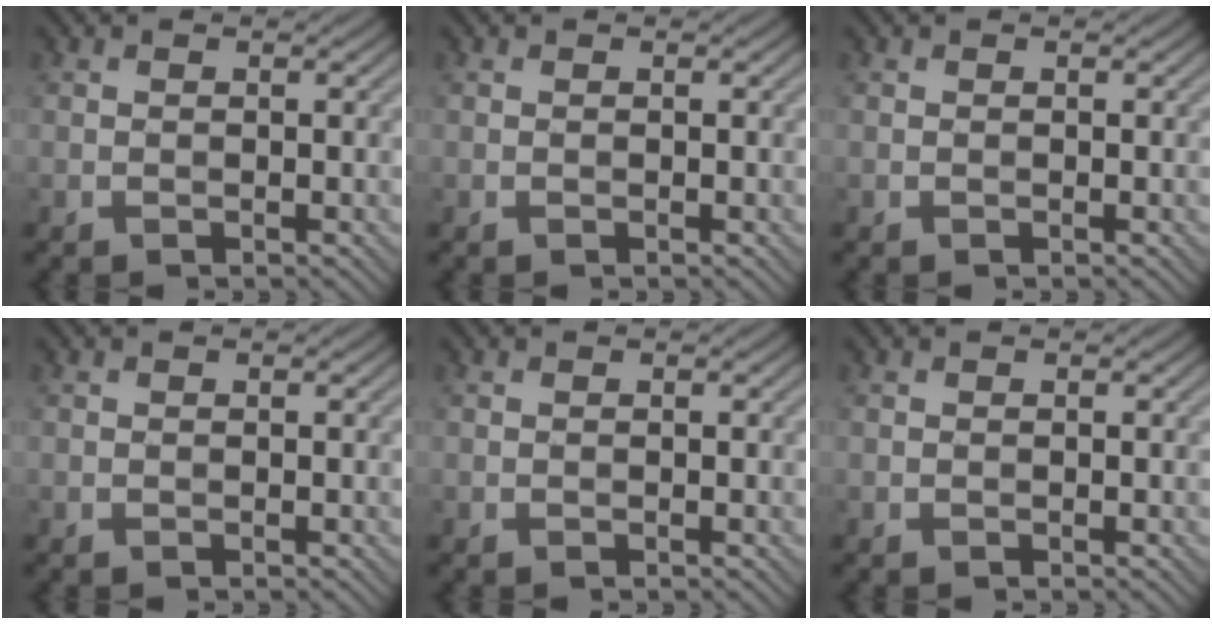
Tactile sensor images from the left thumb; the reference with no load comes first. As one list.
[{"total": 0.0}, {"total": 0.0}, {"total": 0.0}, {"total": 0.0}, {"total": 0.0}]